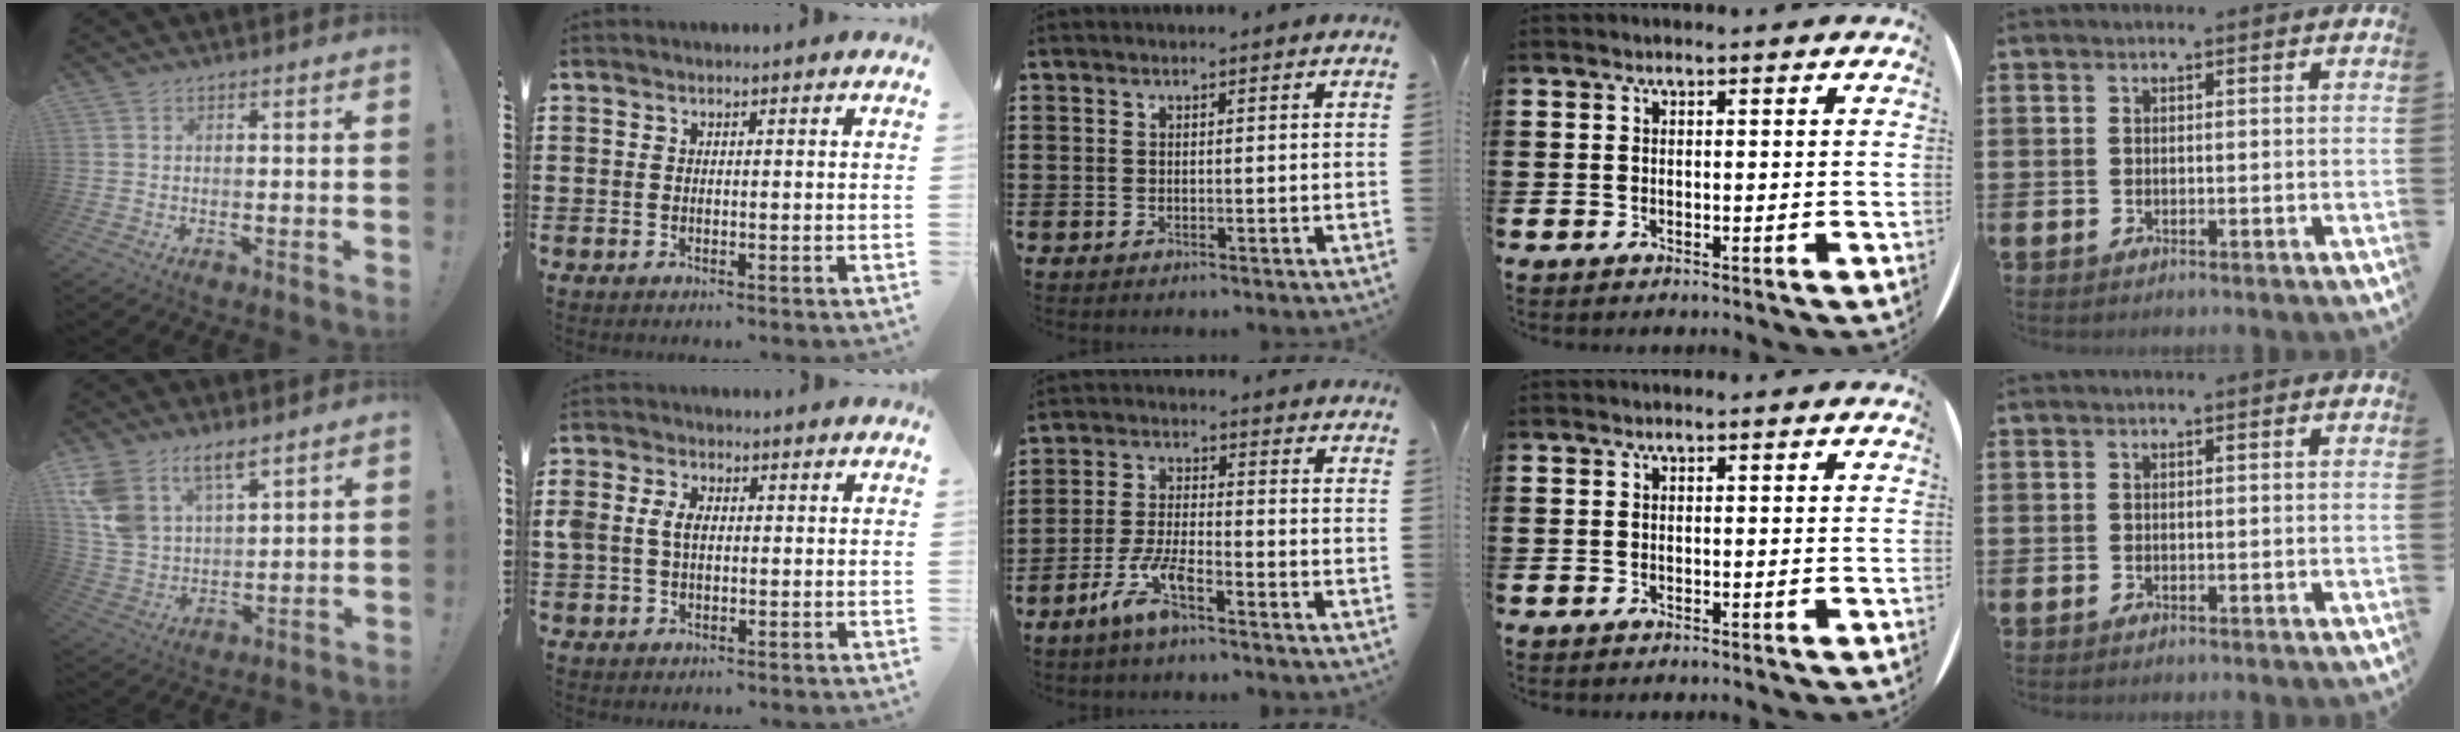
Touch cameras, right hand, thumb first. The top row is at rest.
{"thumb": {"total": 10.7, "force": [8.0, 5.4, 4.5], "torque": [-0.098, -0.048, 0.159]}, "index": {"total": 3.4, "force": [0.3, 2.2, 2.6], "torque": [-0.070, 0.006, -0.001]}, "middle": {"total": 7.0, "force": [-4.4, 1.6, 5.2], "torque": [-0.117, -0.003, -0.085]}}